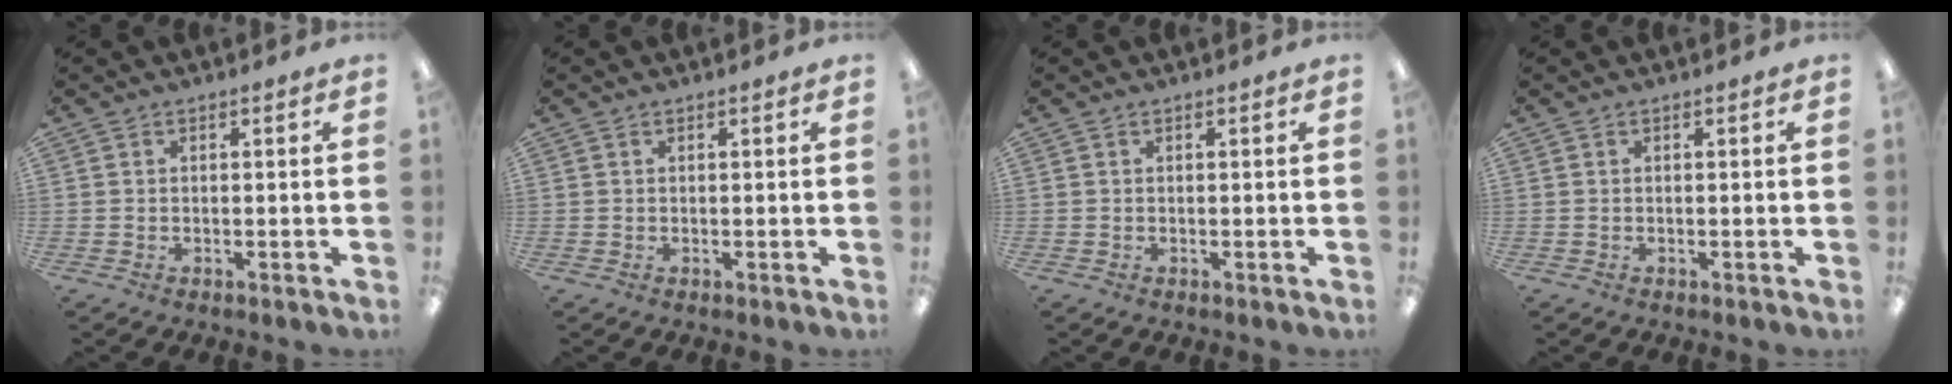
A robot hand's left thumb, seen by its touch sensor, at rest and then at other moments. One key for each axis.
{"total": 0.0}
{"total": 0.0}
{"total": 0.0}